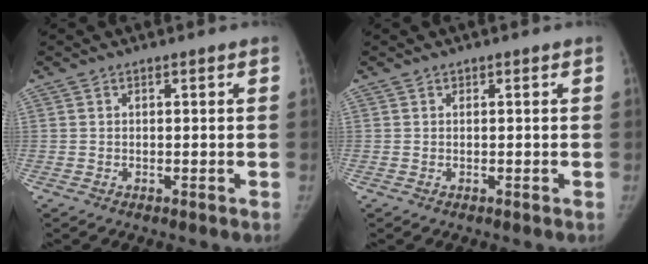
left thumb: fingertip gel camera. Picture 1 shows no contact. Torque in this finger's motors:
{"motor_torque": [0.05, 0.02, 0.38, -0.47, 0.05]}